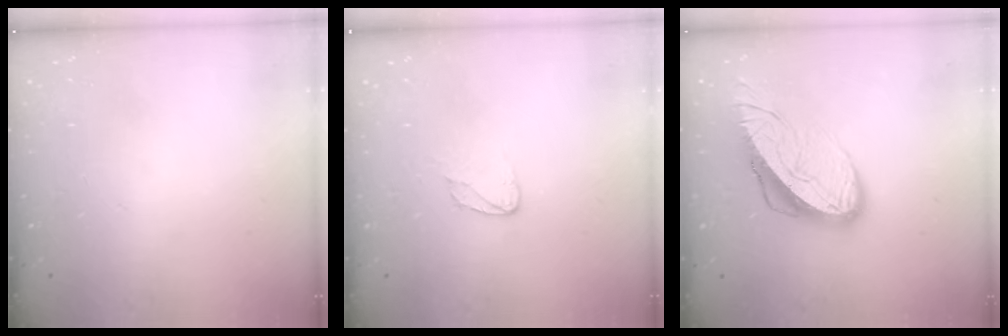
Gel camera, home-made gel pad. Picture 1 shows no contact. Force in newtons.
{"total": 4.2, "press": 4.2, "slide": 0.4}
{"total": 11.6, "press": 11.5, "slide": 1.4}